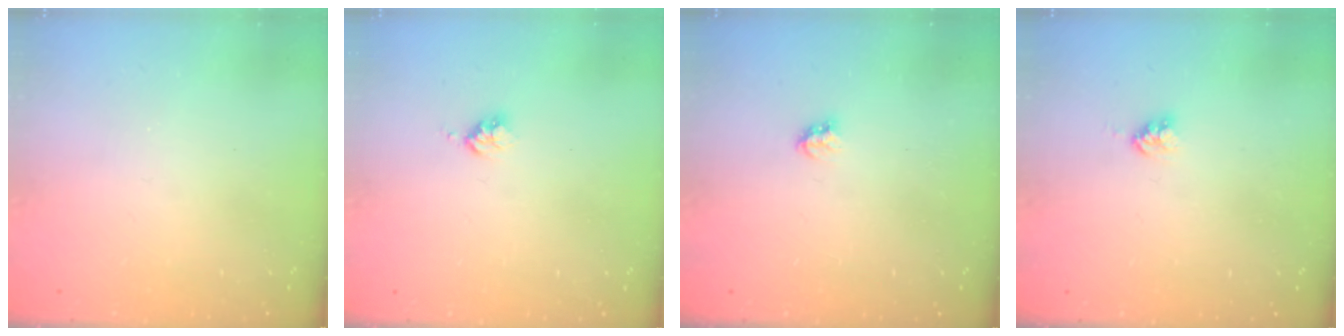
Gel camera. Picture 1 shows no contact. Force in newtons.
{"total": 2.5, "press": 2.5, "slide": 0.3}
{"total": 2.8, "press": 2.8, "slide": 0.5}
{"total": 3.9, "press": 3.9, "slide": 0.4}